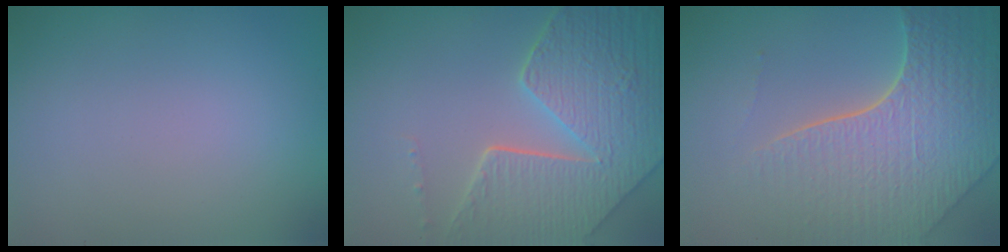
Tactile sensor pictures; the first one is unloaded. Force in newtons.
{"total": 8.8, "press": 6.3, "slide": 6.2}
{"total": 7.6, "press": 5.6, "slide": 5.1}